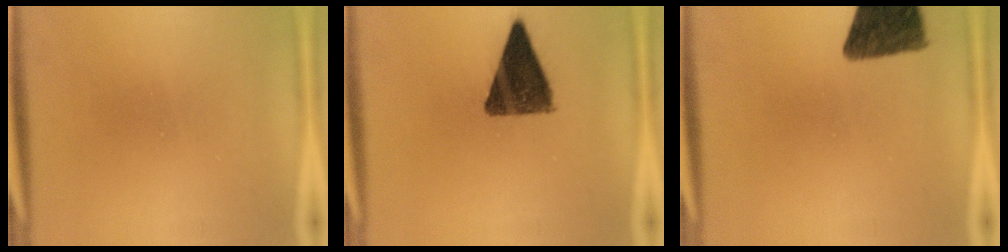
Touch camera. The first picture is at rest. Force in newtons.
{"total": 10.9}
{"total": 11.2}